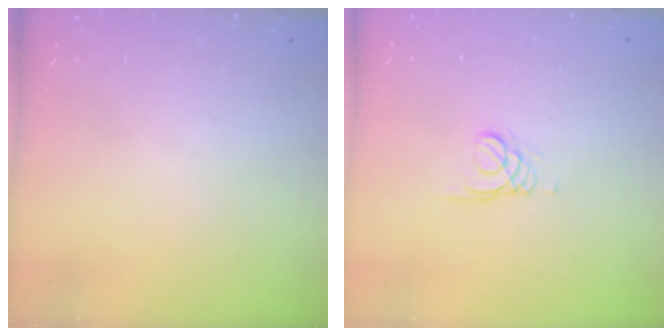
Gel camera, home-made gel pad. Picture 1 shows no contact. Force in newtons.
{"total": 1.4, "press": 1.4, "slide": 0.2}